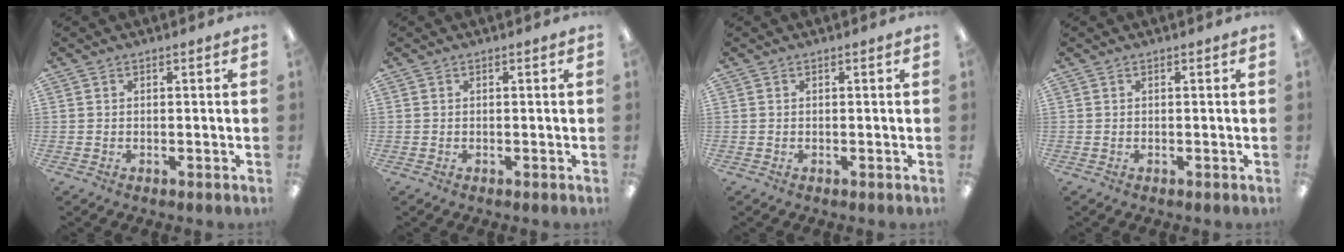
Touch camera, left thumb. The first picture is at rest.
{"total": 0.0}
{"total": 0.0}
{"total": 0.0}